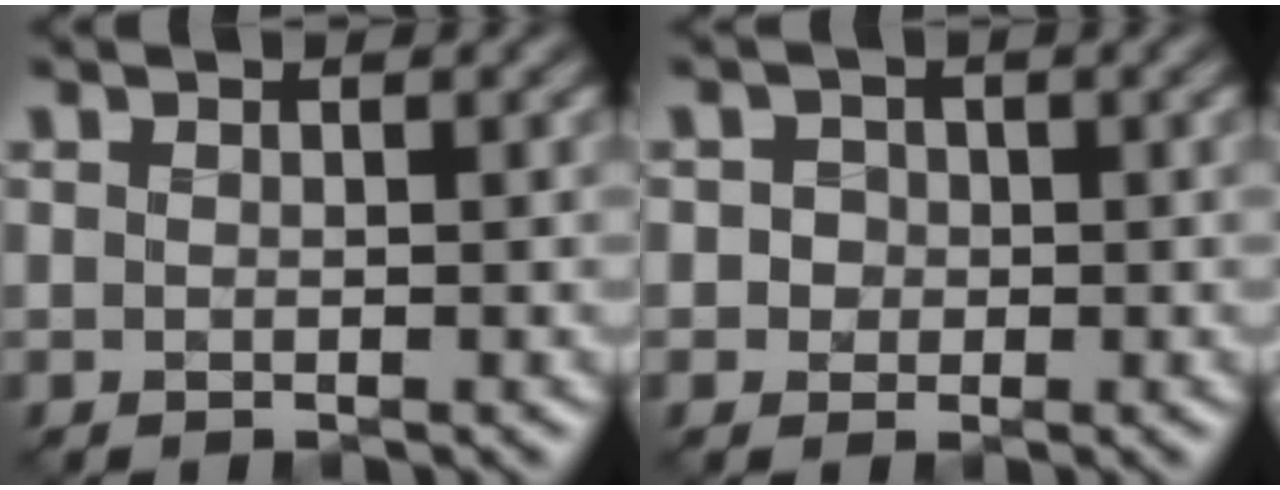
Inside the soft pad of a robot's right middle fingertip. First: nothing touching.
{"total": 2.1, "force": [0.2, 1.9, 0.8], "torque": [-0.010, 0.005, 0.004]}